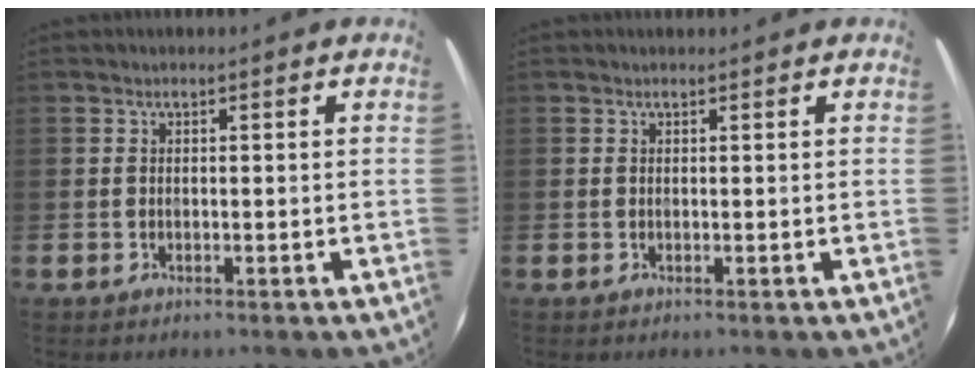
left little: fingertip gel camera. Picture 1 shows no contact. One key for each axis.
{"total": 0.0}